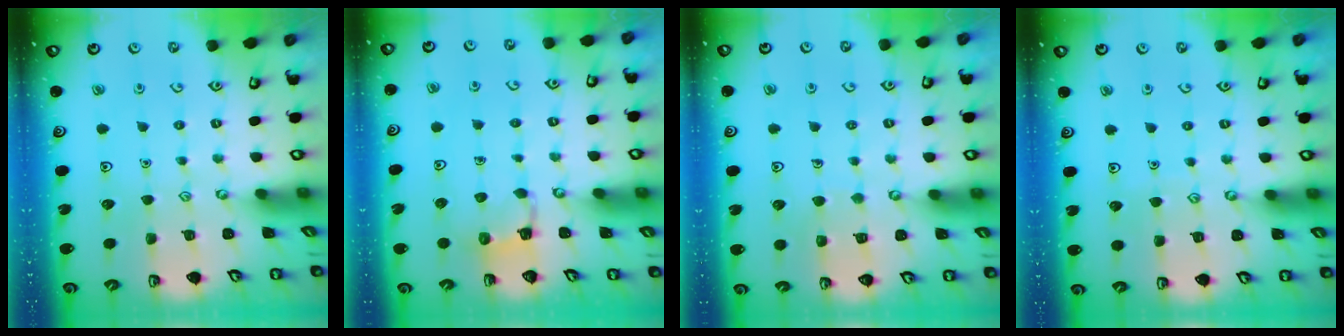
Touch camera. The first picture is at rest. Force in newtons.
{"total": 2.1, "press": 2.0, "slide": 0.5}
{"total": 6.8, "press": 6.7, "slide": 0.6}
{"total": 2.6, "press": 2.5, "slide": 0.3}